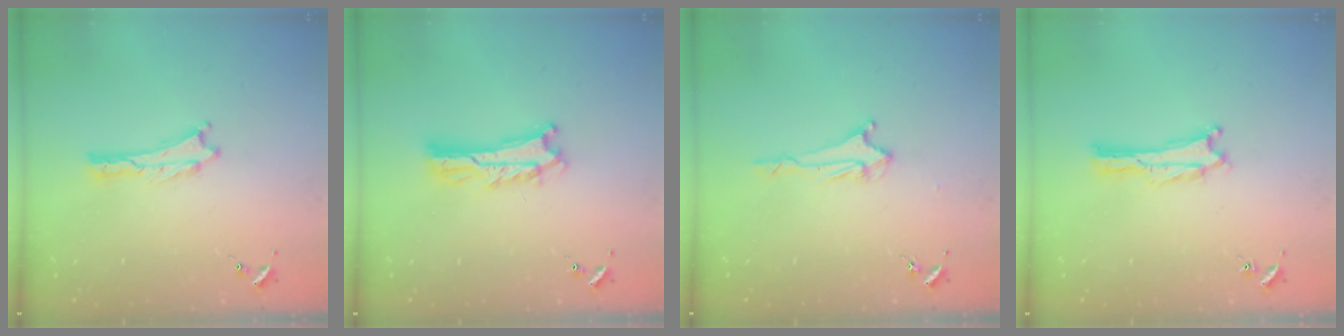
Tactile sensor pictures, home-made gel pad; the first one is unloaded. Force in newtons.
{"total": 4.9, "press": 4.8, "slide": 0.5}
{"total": 2.1, "press": 2.0, "slide": 0.4}
{"total": 0.0}